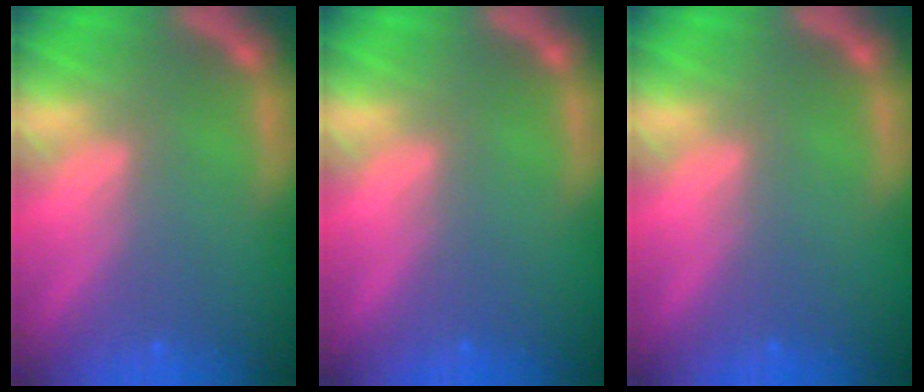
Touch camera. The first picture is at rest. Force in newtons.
{"total": 0.0}
{"total": 0.0}